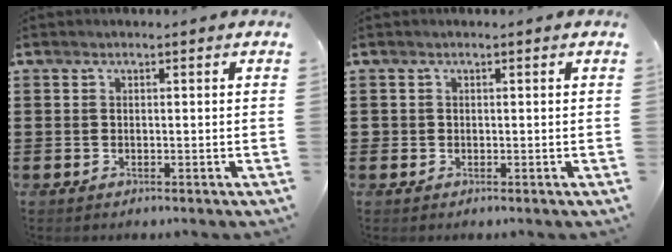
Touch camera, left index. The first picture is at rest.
{"total": 0.6, "force": [0.1, 0.6, 0.0], "torque": [-0.002, 0.005, 0.001]}